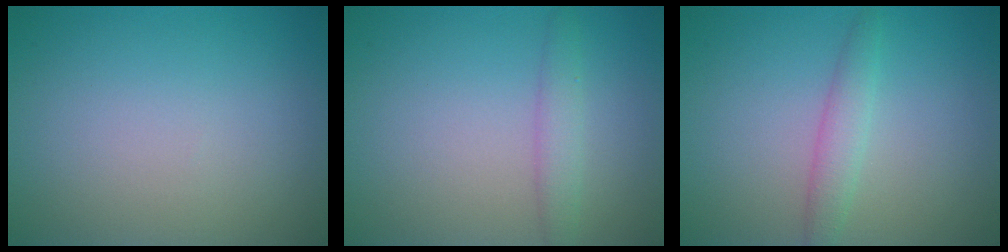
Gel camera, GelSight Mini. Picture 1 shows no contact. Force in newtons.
{"total": 1.9, "press": 1.9, "slide": 0.1}
{"total": 1.9, "press": 1.9, "slide": 0.1}